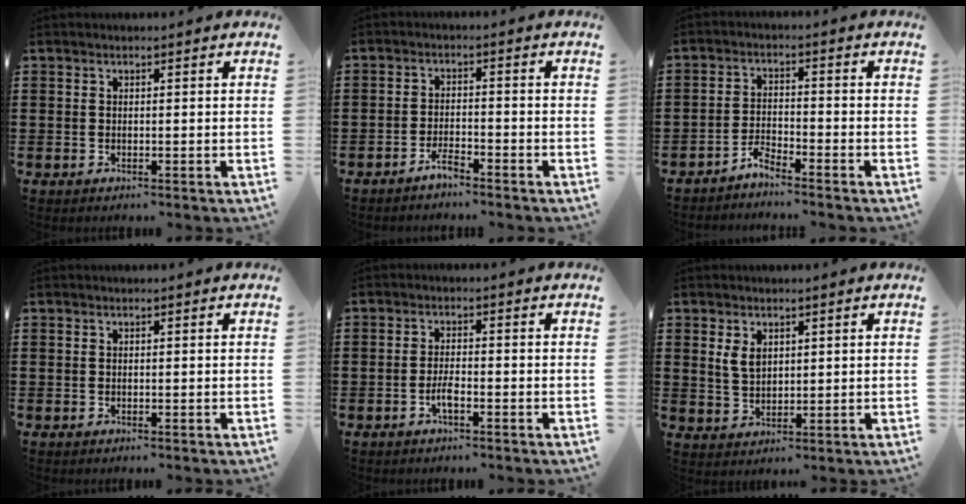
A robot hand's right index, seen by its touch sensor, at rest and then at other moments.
{"total": 2.7, "force": [-2.5, 0.3, 1.0], "torque": [-0.021, 0.007, -0.050]}
{"total": 3.0, "force": [-3.0, 0.1, 0.2], "torque": [-0.012, 0.004, -0.062]}
{"total": 0.0}
{"total": 2.8, "force": [-1.3, 0.7, 2.4], "torque": [-0.057, -0.003, -0.028]}
{"total": 3.3, "force": [1.4, 2.1, 2.1], "torque": [-0.047, 0.008, 0.025]}